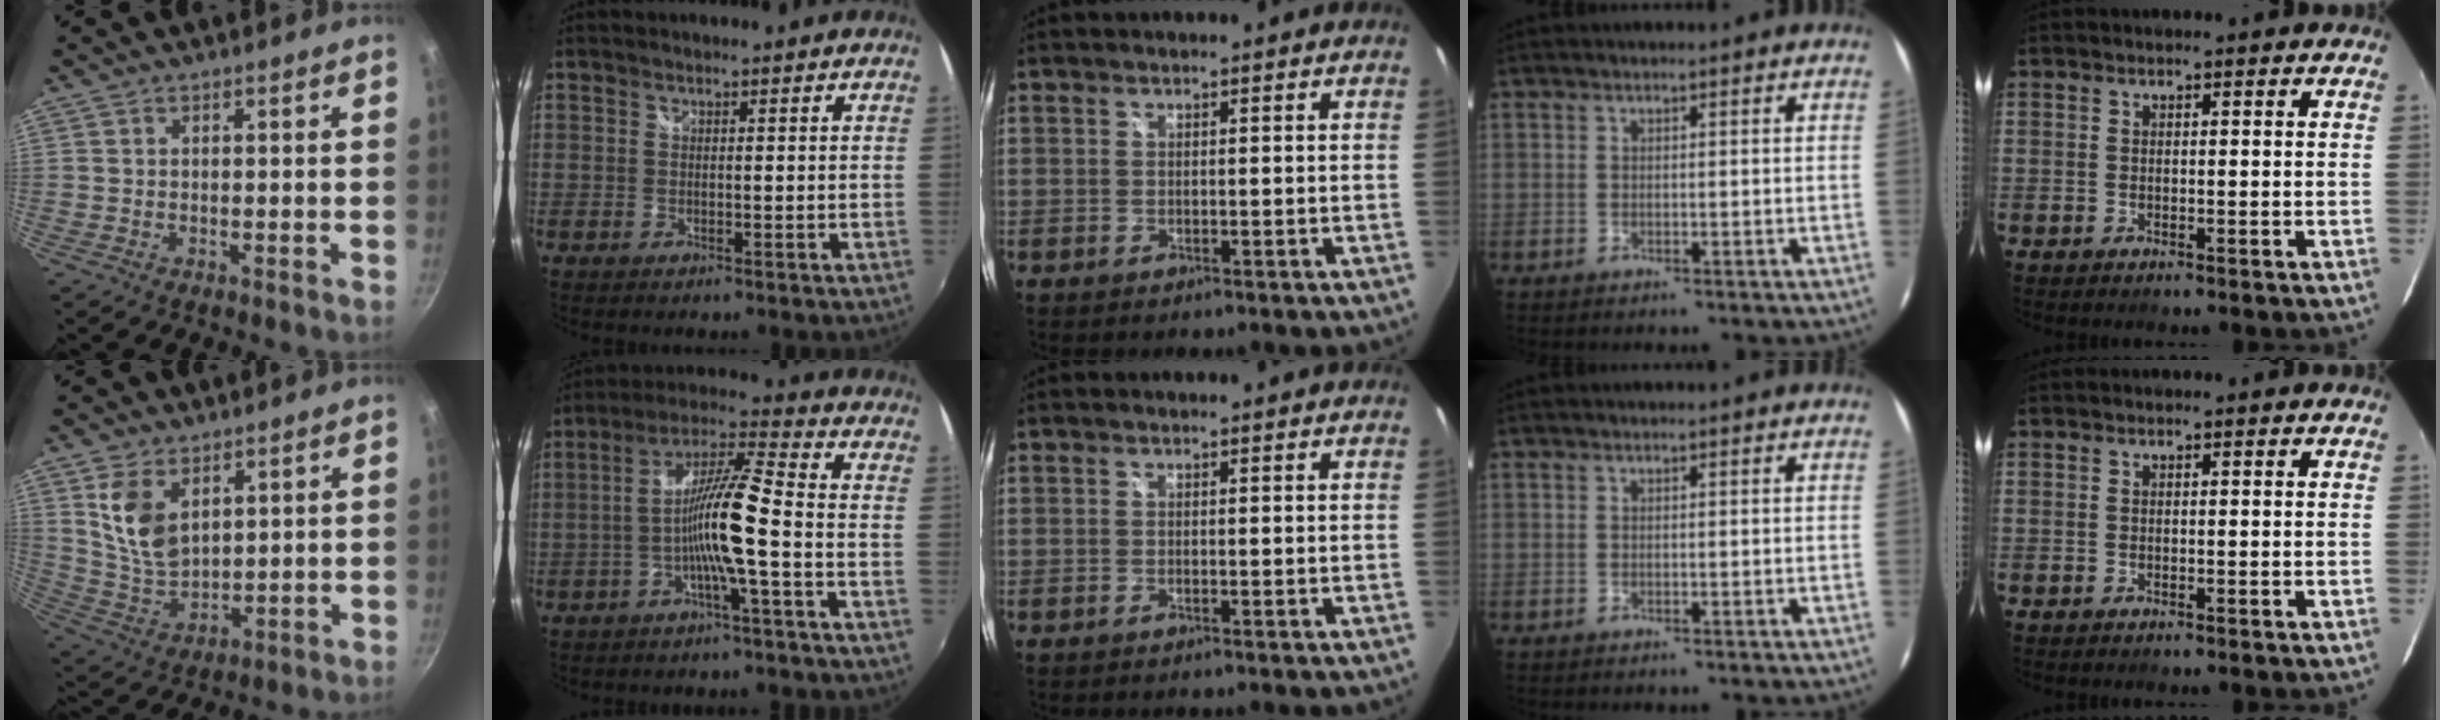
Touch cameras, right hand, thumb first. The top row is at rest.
{"thumb": {"total": 10.4, "force": [4.4, 6.4, 6.9], "torque": [-0.113, -0.033, 0.099]}, "index": {"total": 10.0, "force": [-3.6, -0.2, 9.4], "torque": [-0.187, 0.015, -0.069]}}